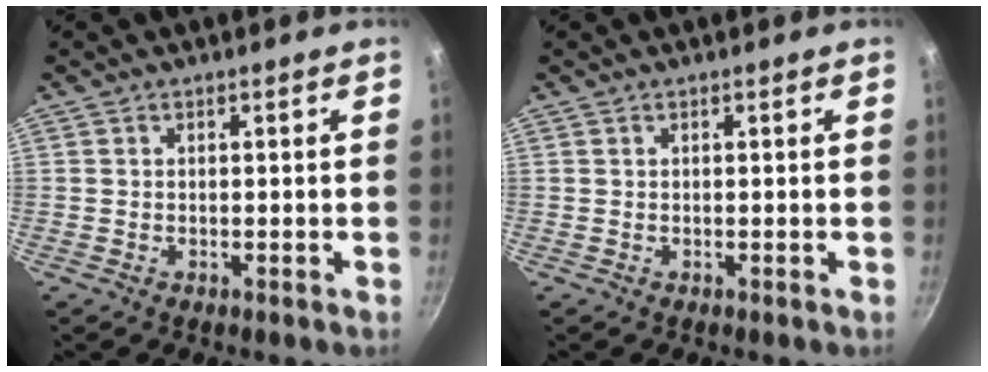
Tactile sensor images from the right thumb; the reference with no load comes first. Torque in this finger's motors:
{"motor_torque": [-0.40, 0.04, -0.40, 0.25, 0.00]}